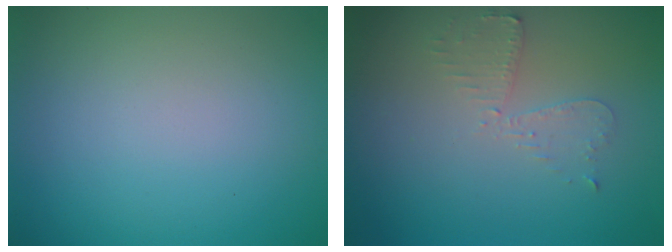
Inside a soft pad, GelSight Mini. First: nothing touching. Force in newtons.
{"total": 2.2, "press": 2.2, "slide": 0.5}